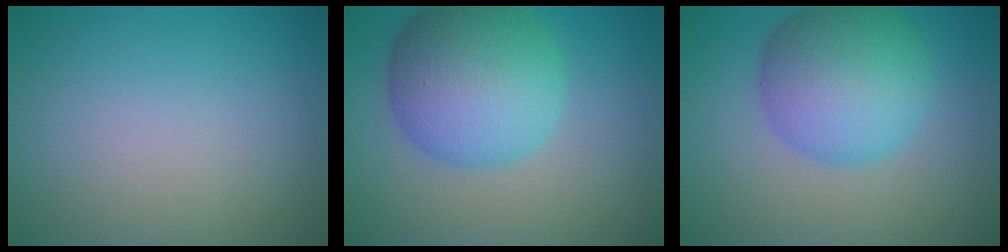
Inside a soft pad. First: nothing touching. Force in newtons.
{"total": 9.0, "press": 9.0, "slide": 0.2}
{"total": 8.0, "press": 8.0, "slide": 0.1}